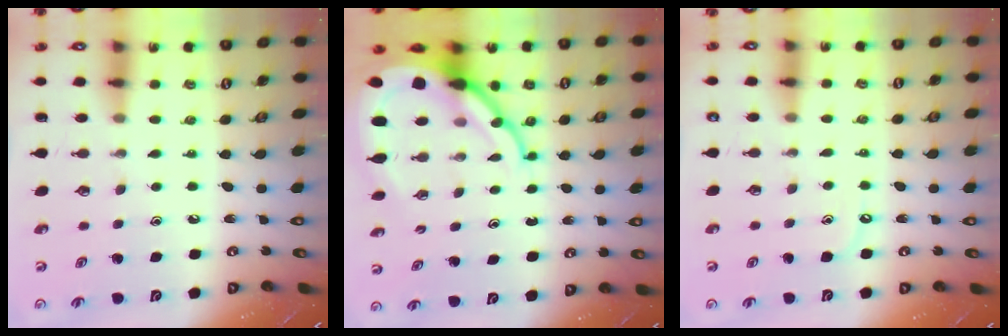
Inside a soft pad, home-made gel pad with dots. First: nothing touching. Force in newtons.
{"total": 13.1, "press": 13.0, "slide": 1.3}
{"total": 3.6, "press": 3.5, "slide": 0.5}